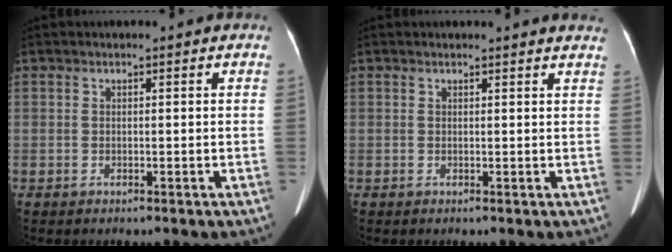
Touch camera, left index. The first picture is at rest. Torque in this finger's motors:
{"motor_torque": [0.00, -0.15, 0.19, 0.00]}